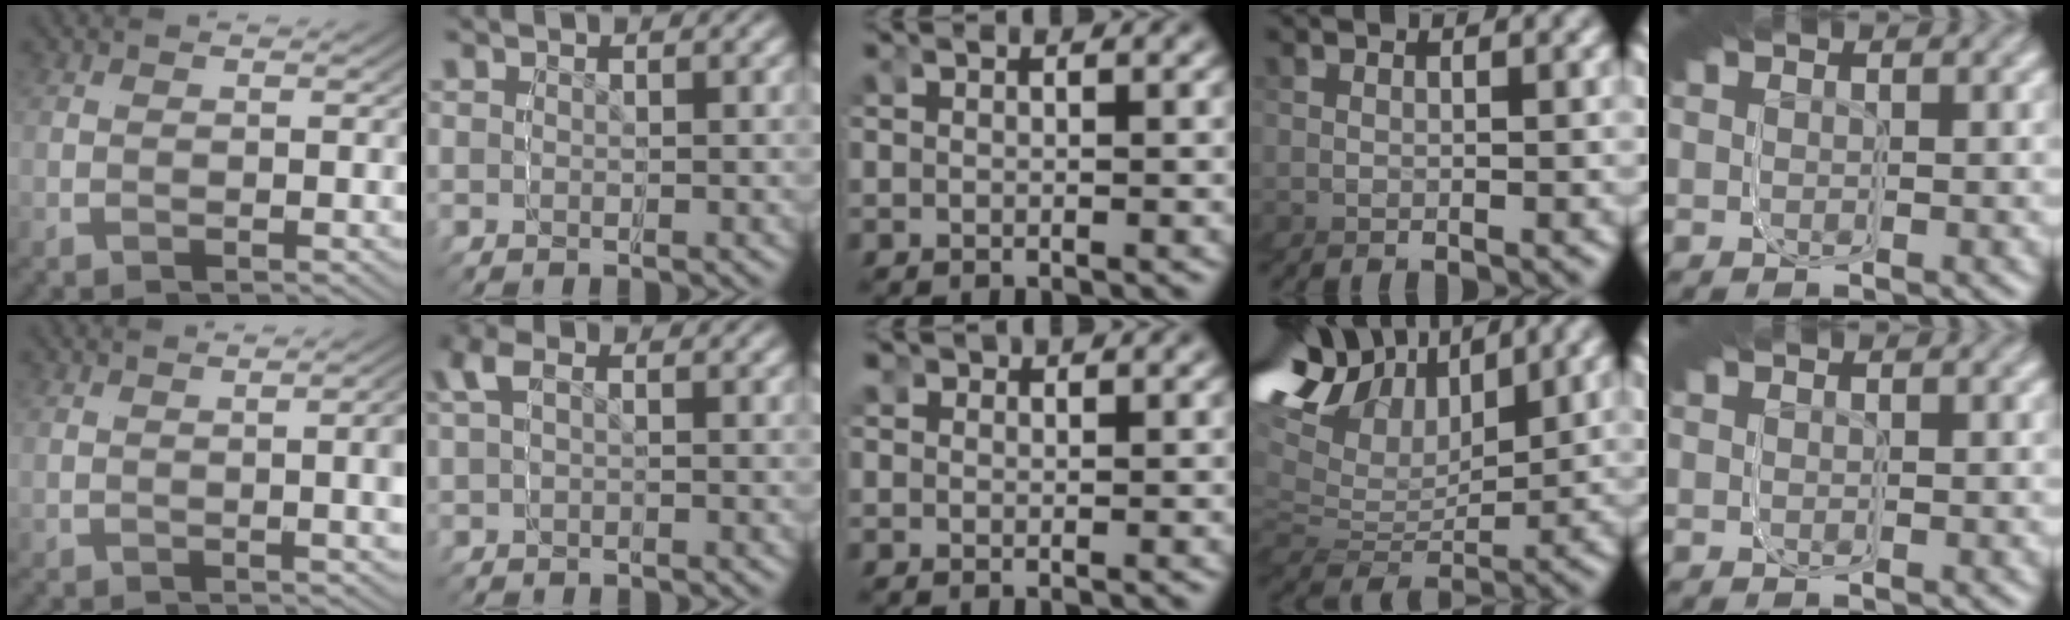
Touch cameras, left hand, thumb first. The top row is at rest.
{"thumb": {"total": 2.0, "force": [0.4, -1.5, 1.3], "torque": [-0.005, 0.014, 0.007]}, "index": {"total": 1.3, "force": [-0.3, 0.4, 1.2], "torque": [-0.041, -0.002, 0.006]}, "middle": {"total": 0.6, "force": [0.5, 0.3, 0.1], "torque": [-0.005, -0.002, 0.012]}, "ring": {"total": 6.6, "force": [3.3, 4.4, 3.6], "torque": [-0.096, 0.024, 0.034]}}